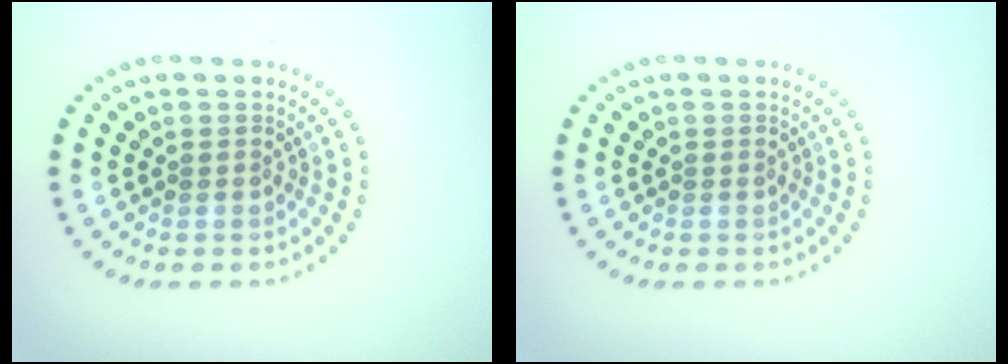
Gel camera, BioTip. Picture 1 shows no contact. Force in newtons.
{"total": 0.0}